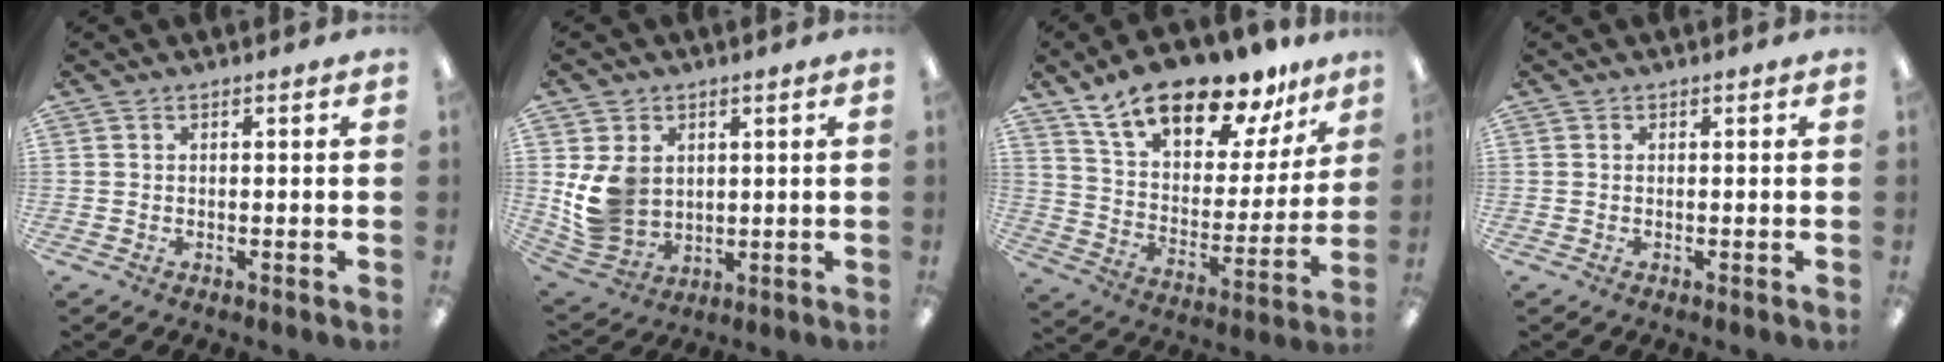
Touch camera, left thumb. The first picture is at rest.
{"total": 10.8, "force": [2.0, 9.0, 5.5], "torque": [-0.130, 0.000, 0.044]}
{"total": 19.2, "force": [14.6, 7.7, 9.7], "torque": [-0.166, -0.096, 0.254]}
{"total": 0.0}